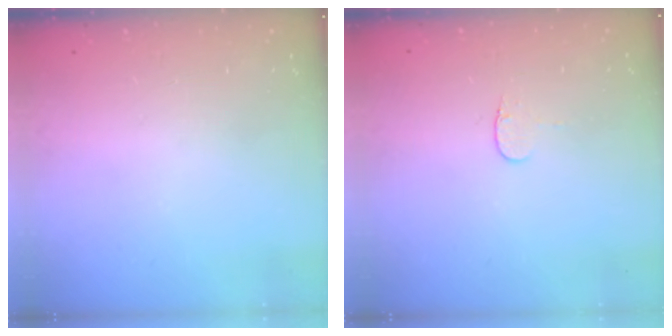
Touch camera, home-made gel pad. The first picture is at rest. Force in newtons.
{"total": 3.4, "press": 3.3, "slide": 0.4}